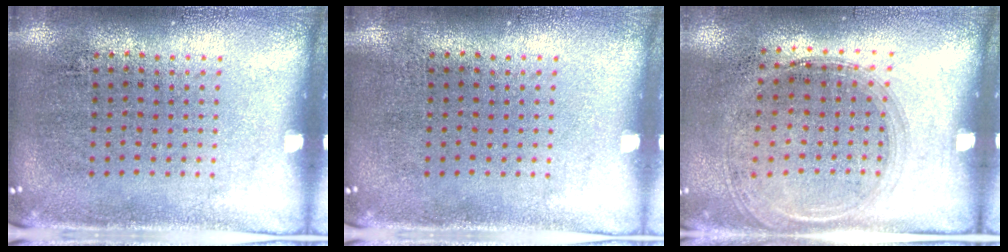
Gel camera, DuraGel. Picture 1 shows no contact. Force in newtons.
{"total": 0.0}
{"total": 1.3, "press": 1.2, "slide": 0.5}